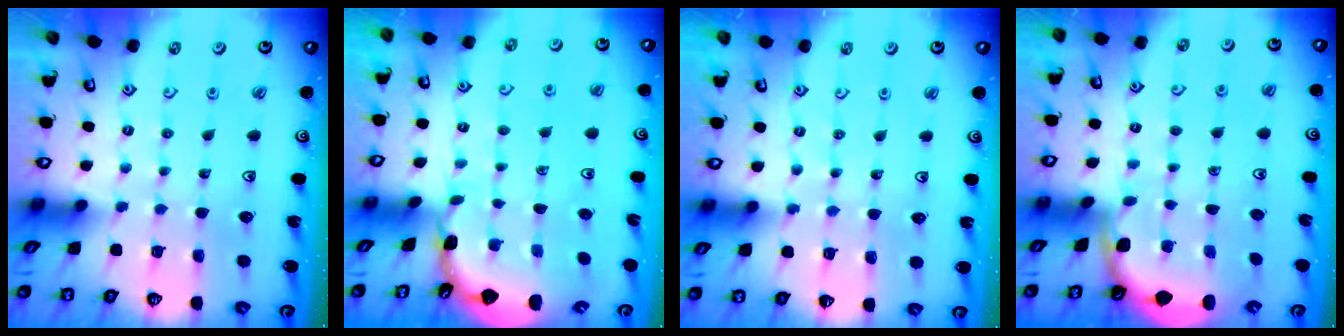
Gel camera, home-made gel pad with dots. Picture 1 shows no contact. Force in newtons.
{"total": 1.6, "press": 1.6, "slide": 0.2}
{"total": 3.0, "press": 2.9, "slide": 0.6}
{"total": 1.7, "press": 1.7, "slide": 0.0}